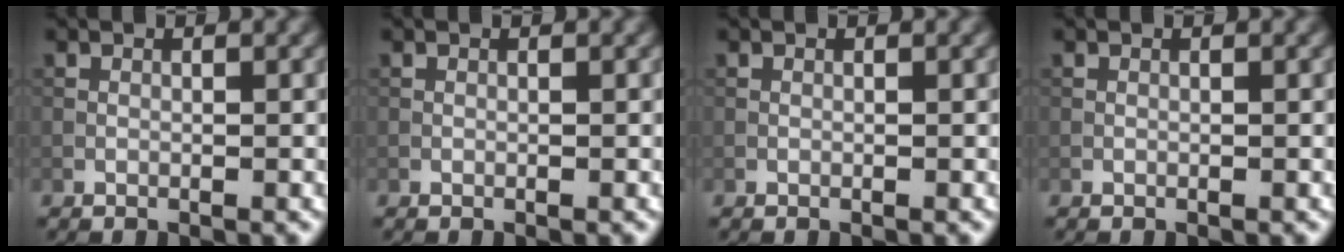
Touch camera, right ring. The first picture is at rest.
{"total": 0.0}
{"total": 0.0}
{"total": 0.0}